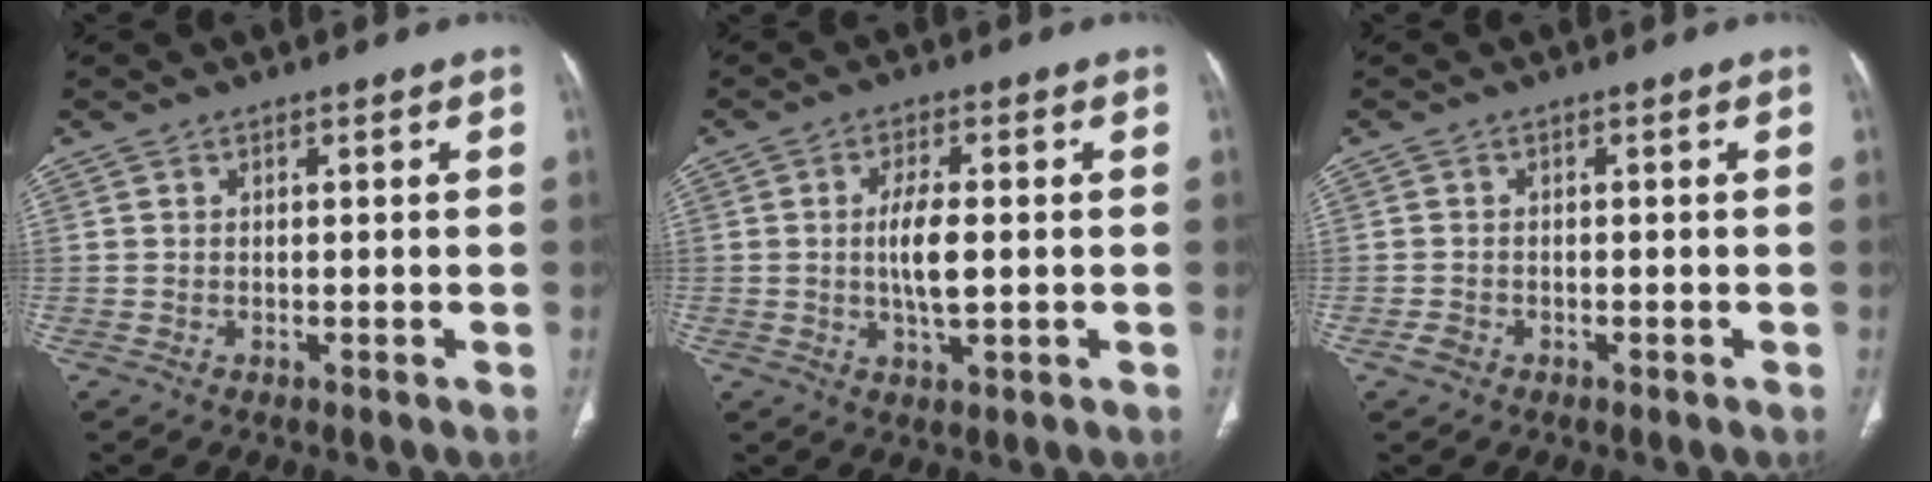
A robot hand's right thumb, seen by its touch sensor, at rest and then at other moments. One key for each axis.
{"total": 6.4, "fx": -0.1, "fy": 2.3, "fz": 5.9, "tx": -0.115, "ty": -0.006, "tz": -0.004}
{"total": 1.7, "fx": -1.0, "fy": 1.3, "fz": 0.6, "tx": -0.012, "ty": 0.006, "tz": -0.017}